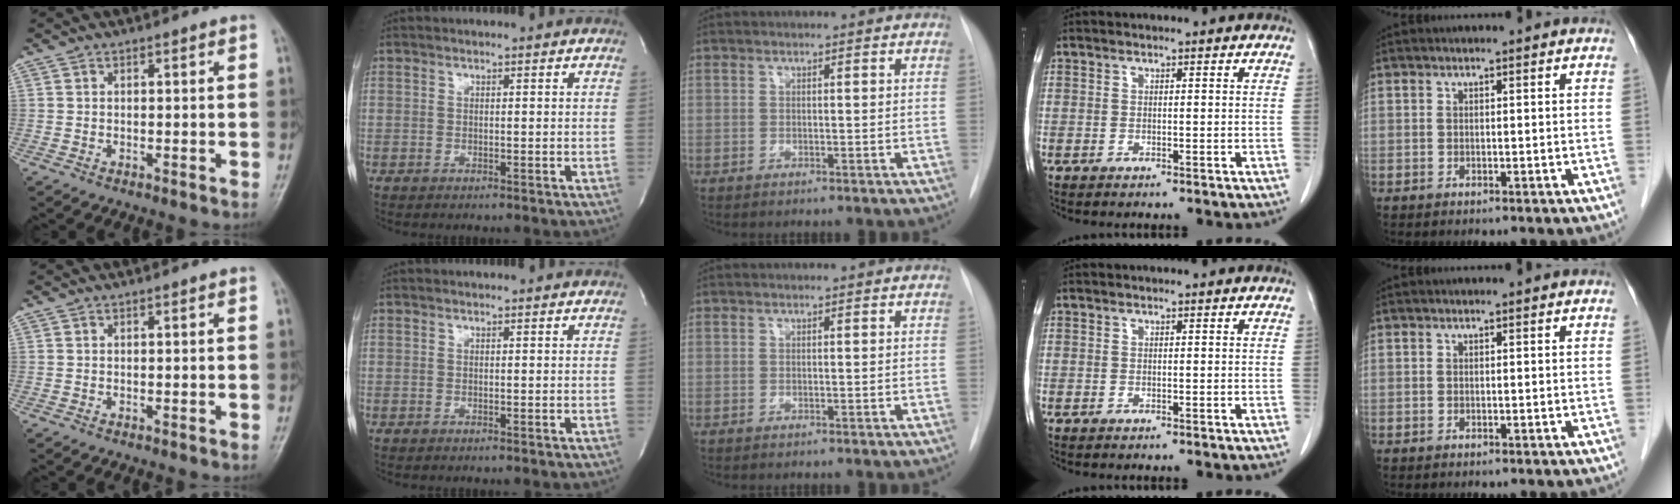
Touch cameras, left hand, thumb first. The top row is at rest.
{}